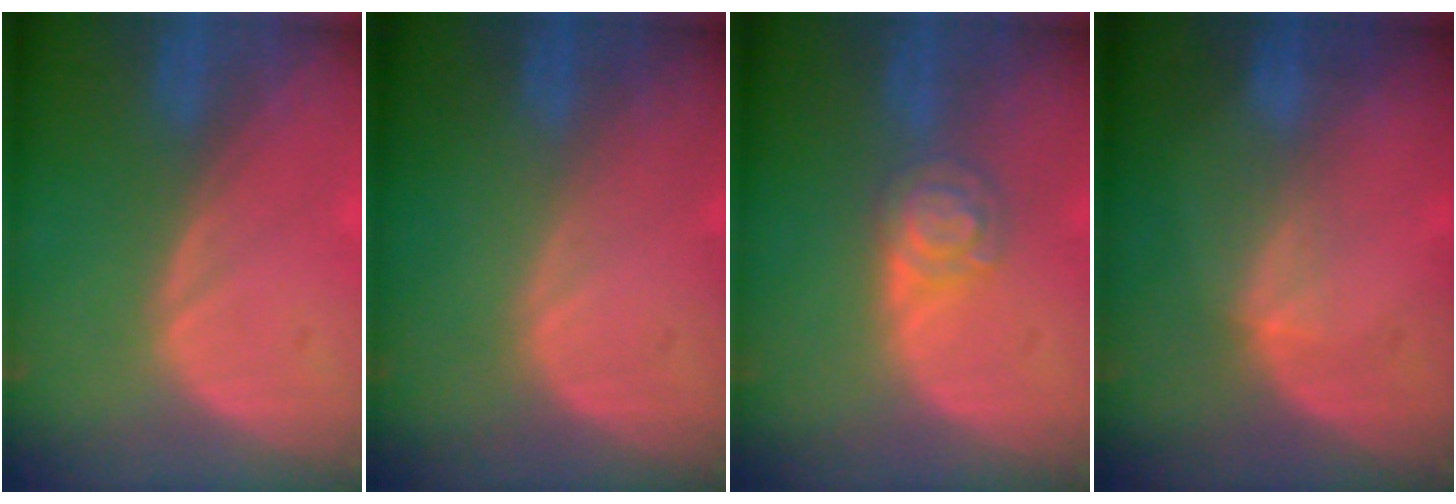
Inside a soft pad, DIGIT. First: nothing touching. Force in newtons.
{"total": 0.0}
{"total": 4.1, "press": 4.1, "slide": 0.1}
{"total": 2.1, "press": 1.7, "slide": 1.2}